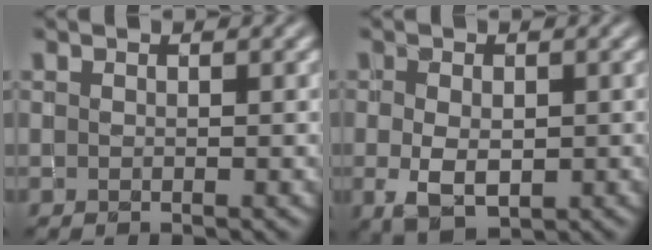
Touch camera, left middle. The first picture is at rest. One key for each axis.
{"total": 3.4, "fx": -0.4, "fy": 2.3, "fz": 2.5, "tx": -0.054, "ty": -0.006, "tz": -0.002}